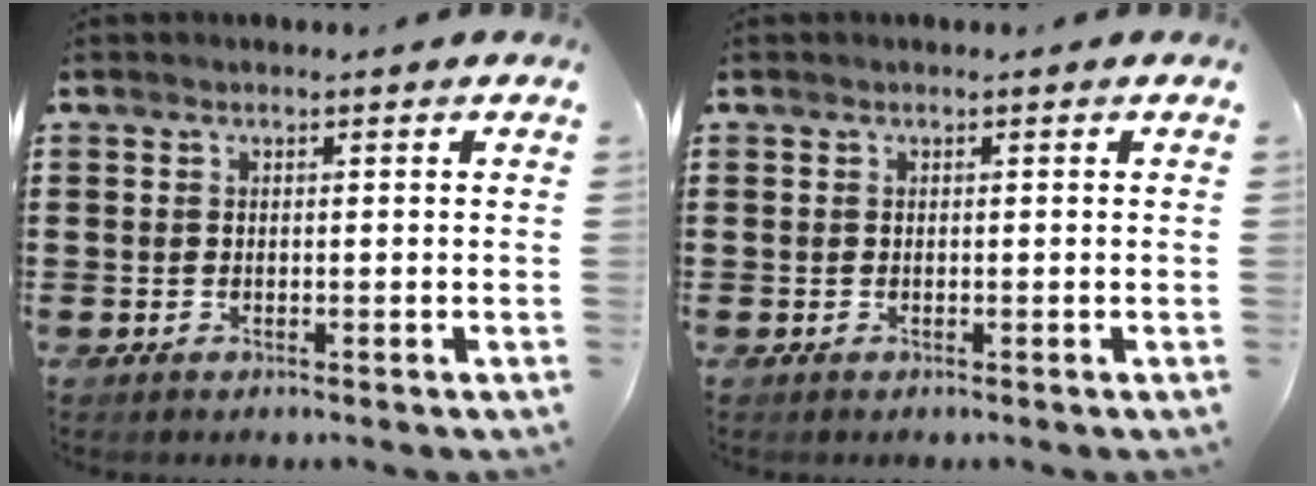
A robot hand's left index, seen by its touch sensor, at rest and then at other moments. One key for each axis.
{"total": 0.0}